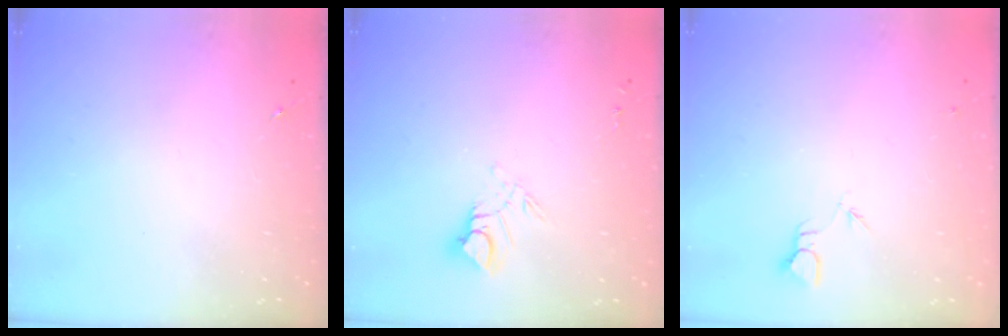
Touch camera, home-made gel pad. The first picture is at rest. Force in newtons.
{"total": 8.6, "press": 8.6, "slide": 0.9}
{"total": 2.3, "press": 2.3, "slide": 0.1}